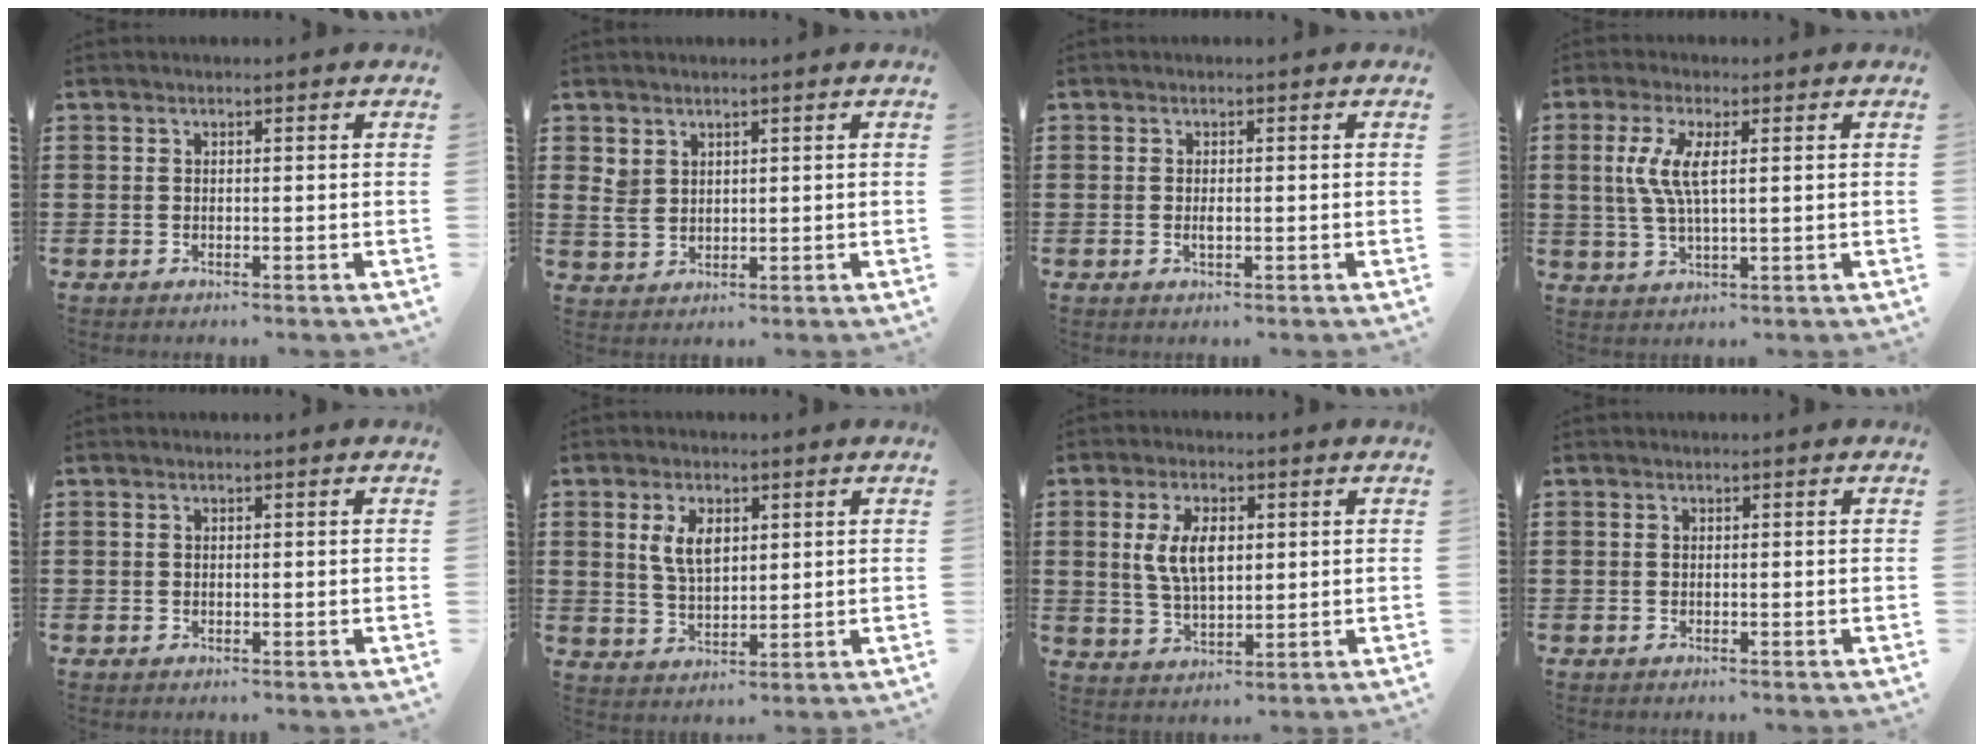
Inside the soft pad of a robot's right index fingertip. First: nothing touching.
{"total": 2.6, "force": [1.7, 1.8, 0.9], "torque": [-0.025, 0.006, 0.032]}
{"total": 1.2, "force": [-0.2, 0.5, 1.1], "torque": [-0.022, -0.001, -0.003]}
{"total": 5.8, "force": [1.3, 1.5, 5.5], "torque": [-0.132, -0.005, 0.014]}
{"total": 0.0}
{"total": 5.3, "force": [1.9, 2.9, 4.1], "torque": [-0.089, 0.011, 0.032]}
{"total": 6.7, "force": [1.3, 3.3, 5.7], "torque": [-0.117, 0.006, 0.018]}
{"total": 0.0}